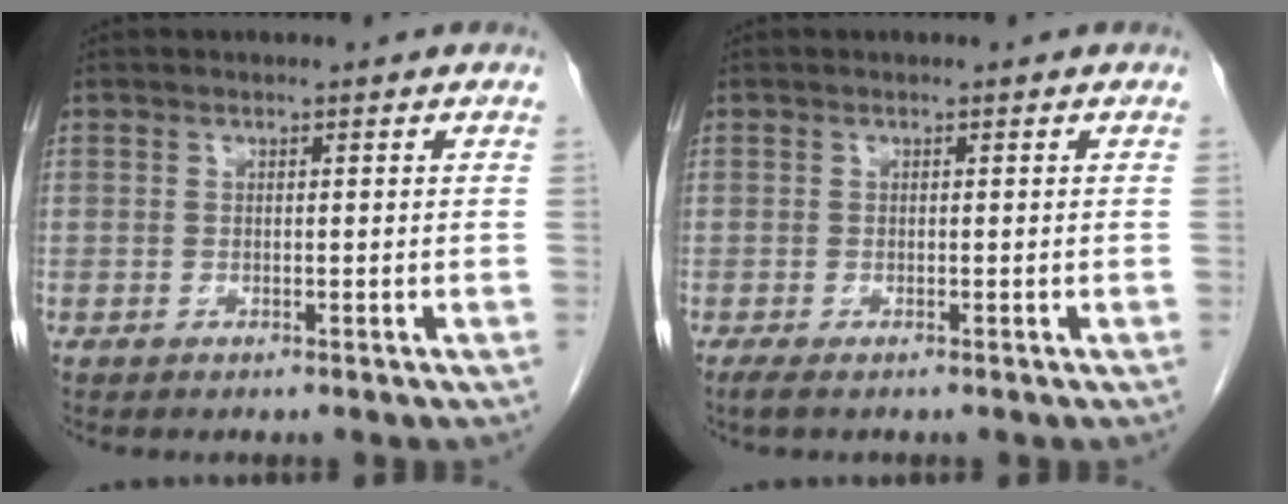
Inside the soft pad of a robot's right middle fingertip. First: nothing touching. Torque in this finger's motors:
{"motor_torque": [0.15, 0.01, 0.04, 0.02]}